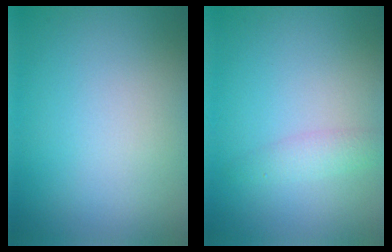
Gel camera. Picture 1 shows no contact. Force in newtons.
{"total": 1.6, "press": 1.6, "slide": 0.0}